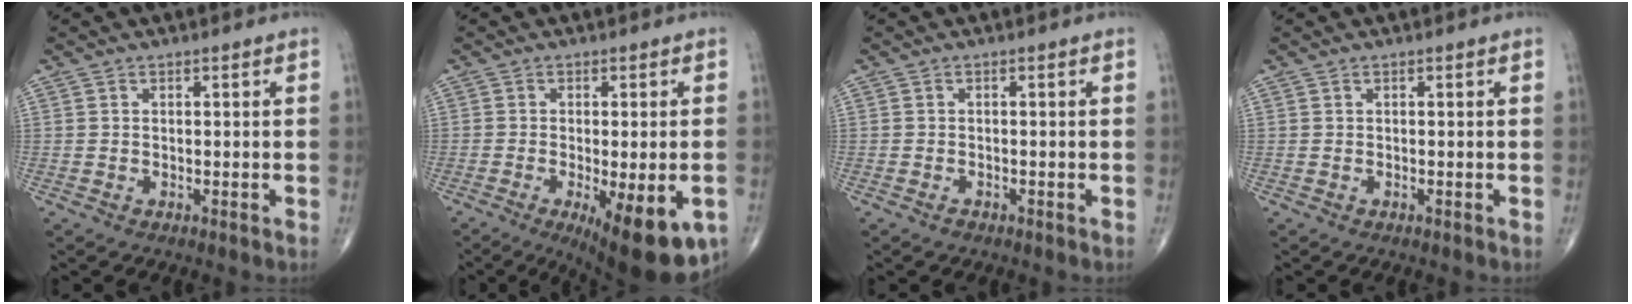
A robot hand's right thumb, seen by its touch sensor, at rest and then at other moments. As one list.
[{"total": 14.9, "force": [-6.2, 4.9, 12.6], "torque": [-0.142, -0.009, -0.076]}, {"total": 0.6, "force": [-0.5, 0.2, 0.2], "torque": [-0.001, 0.001, -0.010]}, {"total": 0.0}]